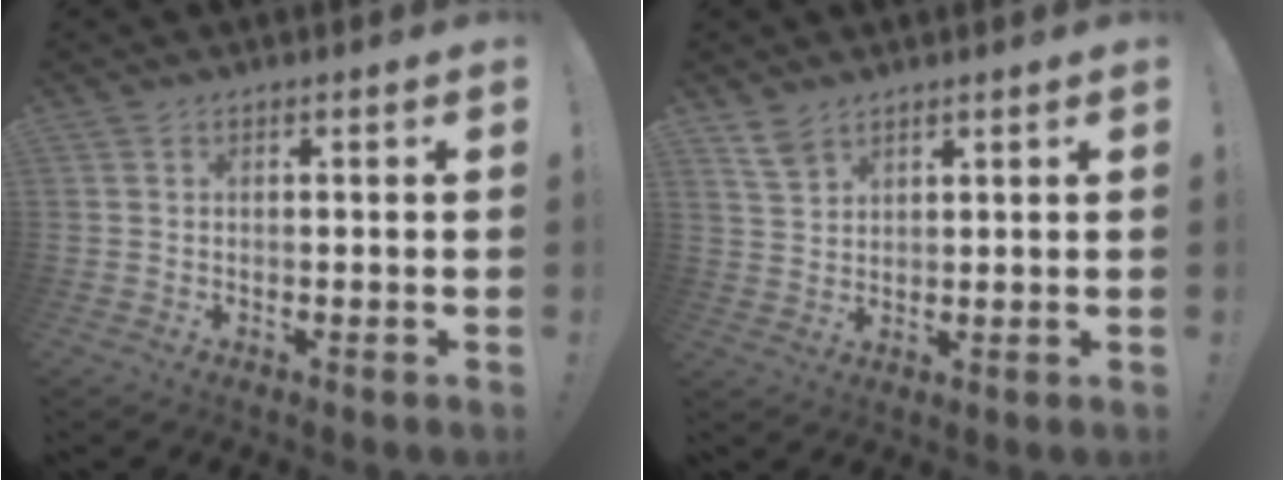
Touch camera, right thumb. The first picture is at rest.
{"total": 4.8, "force": [3.7, 2.2, 2.2], "torque": [-0.039, -0.018, 0.070]}